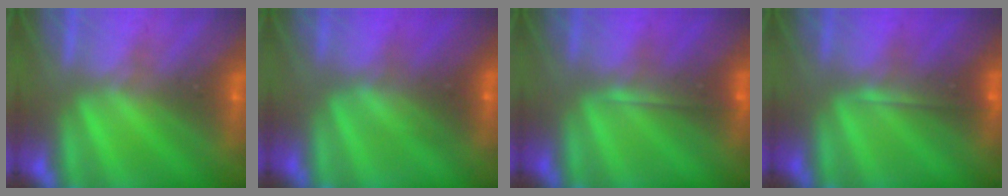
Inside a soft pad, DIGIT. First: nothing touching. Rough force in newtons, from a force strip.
{"total": 2.8}
{"total": 1.9}
{"total": 1.9}